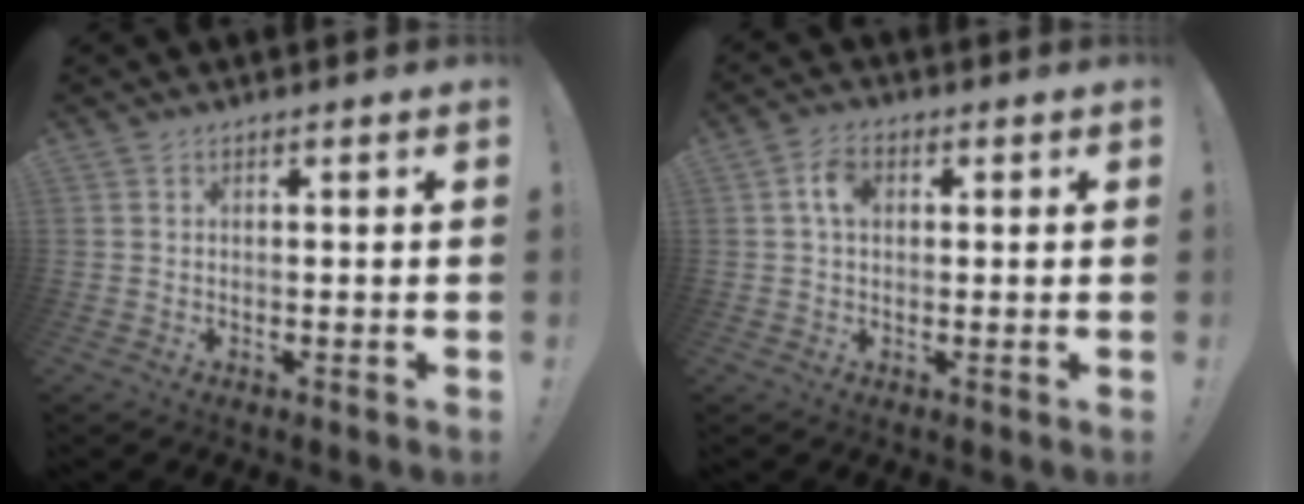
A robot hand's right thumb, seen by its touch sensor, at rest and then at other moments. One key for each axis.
{"total": 5.5, "fx": 1.2, "fy": 3.6, "fz": 4.0, "tx": -0.066, "ty": 0.008, "tz": 0.022}